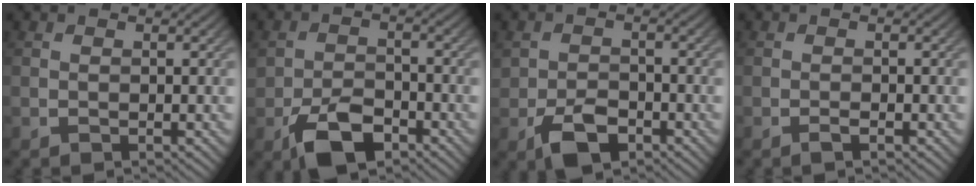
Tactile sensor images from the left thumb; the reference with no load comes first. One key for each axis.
{"total": 6.5, "fx": -3.7, "fy": 3.7, "fz": 3.9, "tx": -0.075, "ty": -0.005, "tz": -0.072}
{"total": 4.9, "fx": -2.7, "fy": 3.0, "fz": 2.8, "tx": -0.056, "ty": -0.009, "tz": -0.052}
{"total": 0.9, "fx": -0.6, "fy": 0.1, "fz": 0.7, "tx": -0.013, "ty": 0.002, "tz": -0.012}